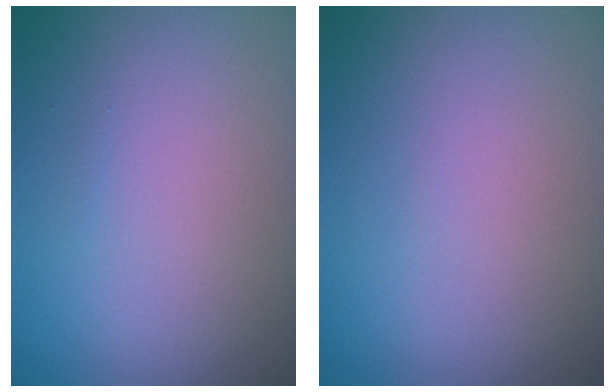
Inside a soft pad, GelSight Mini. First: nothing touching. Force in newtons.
{"total": 0.0}